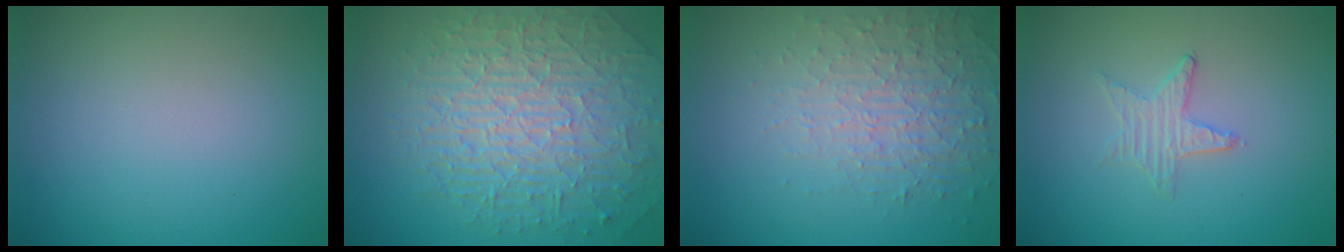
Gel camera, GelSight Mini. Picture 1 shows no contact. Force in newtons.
{"total": 10.1, "press": 6.5, "slide": 7.7}
{"total": 4.2, "press": 3.1, "slide": 2.7}
{"total": 0.9, "press": 0.9, "slide": 0.2}